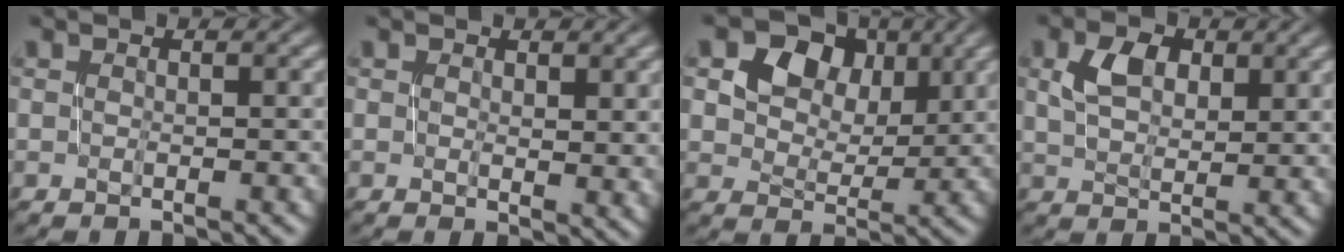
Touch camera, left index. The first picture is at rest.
{"total": 2.2, "force": [0.5, 1.0, 1.8], "torque": [-0.027, 0.000, 0.011]}
{"total": 7.1, "force": [3.5, 5.2, 3.4], "torque": [-0.063, 0.011, 0.048]}
{"total": 4.1, "force": [1.9, 2.5, 2.6], "torque": [-0.050, 0.008, 0.036]}